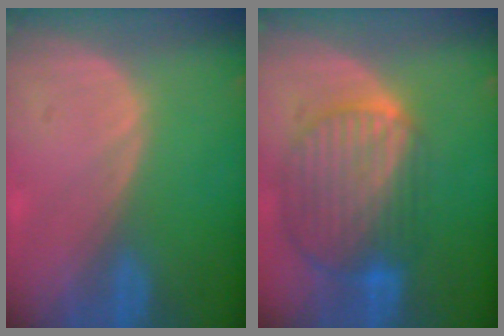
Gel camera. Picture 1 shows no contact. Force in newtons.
{"total": 10.4, "press": 8.8, "slide": 5.5}